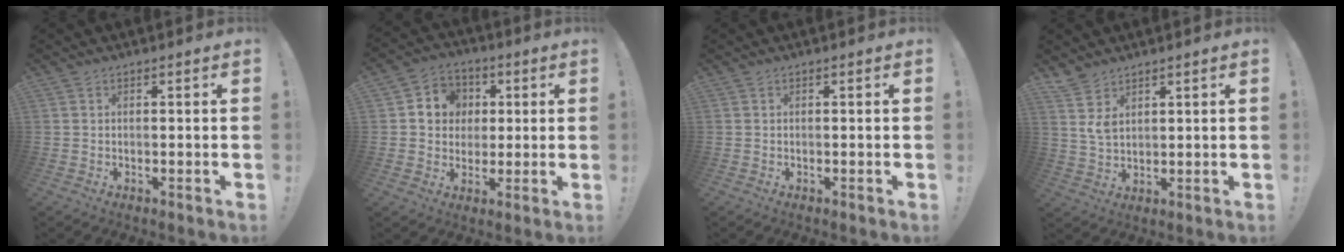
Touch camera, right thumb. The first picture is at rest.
{"total": 9.1, "force": [1.2, 8.6, 2.7], "torque": [-0.037, 0.004, 0.029]}
{"total": 0.0}
{"total": 5.7, "force": [3.6, 3.1, 3.2], "torque": [-0.058, -0.020, 0.070]}